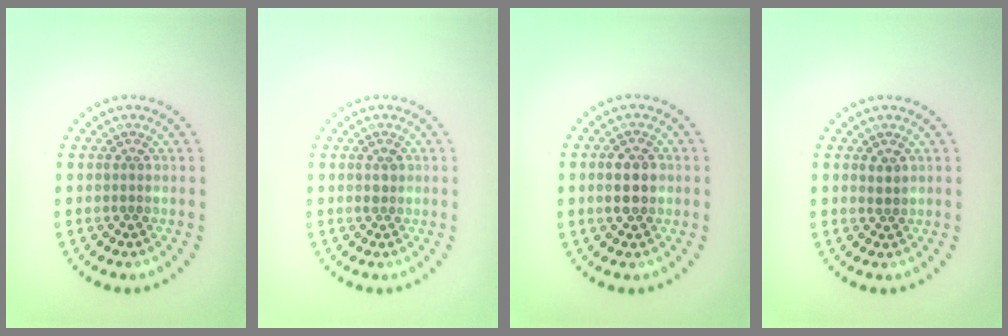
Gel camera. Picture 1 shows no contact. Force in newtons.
{"total": 0.9, "press": 0.9, "slide": 0.1}
{"total": 2.8, "press": 2.8, "slide": 0.1}
{"total": 1.0, "press": 0.9, "slide": 0.4}